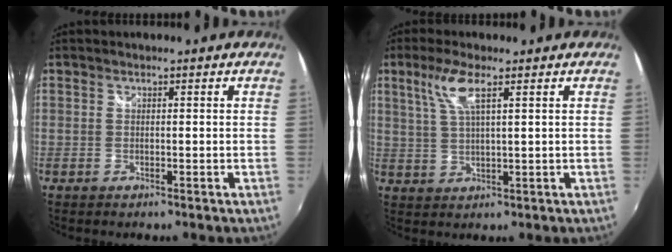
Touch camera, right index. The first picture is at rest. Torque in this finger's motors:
{"motor_torque": [0.68, 0.34, 0.32, 0.08]}